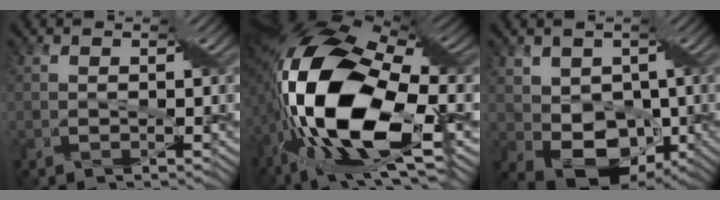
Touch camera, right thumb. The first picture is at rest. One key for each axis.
{"total": 19.2, "fx": -3.1, "fy": 8.9, "fz": 16.8, "tx": -0.383, "ty": -0.010, "tz": -0.046}
{"total": 7.8, "fx": 0.0, "fy": 6.0, "fz": 4.9, "tx": -0.098, "ty": -0.026, "tz": 0.004}